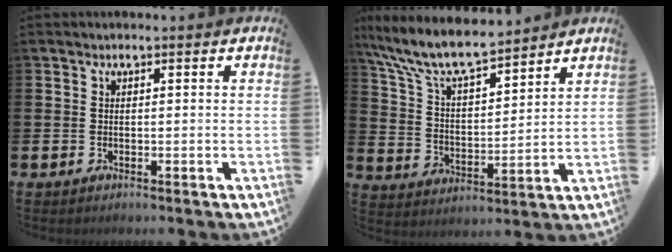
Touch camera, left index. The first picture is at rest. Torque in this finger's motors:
{"motor_torque": [0.18, -0.30, 0.94, 0.21]}